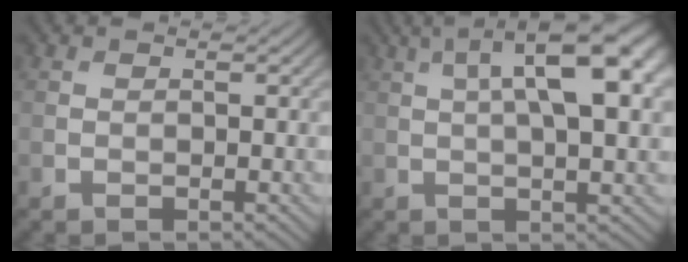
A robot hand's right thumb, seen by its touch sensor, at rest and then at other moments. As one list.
[{"total": 13.2, "force": [3.8, 4.4, 11.9], "torque": [-0.176, 0.017, 0.050]}]